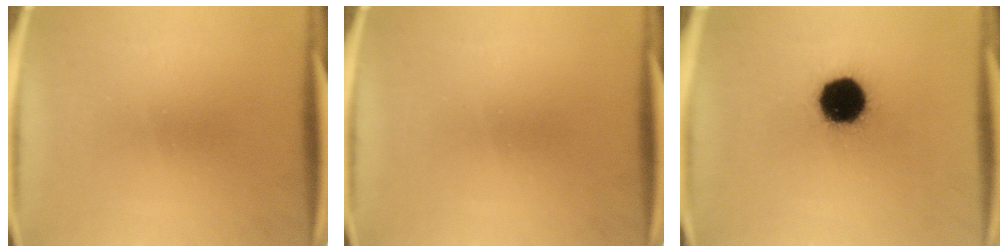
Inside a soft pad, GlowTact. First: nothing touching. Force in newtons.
{"total": 0.0}
{"total": 17.2}